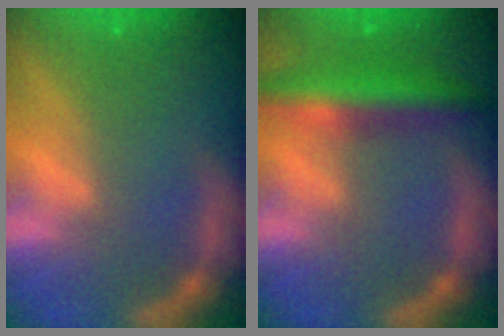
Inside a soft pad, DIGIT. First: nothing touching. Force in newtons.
{"total": 5.9}